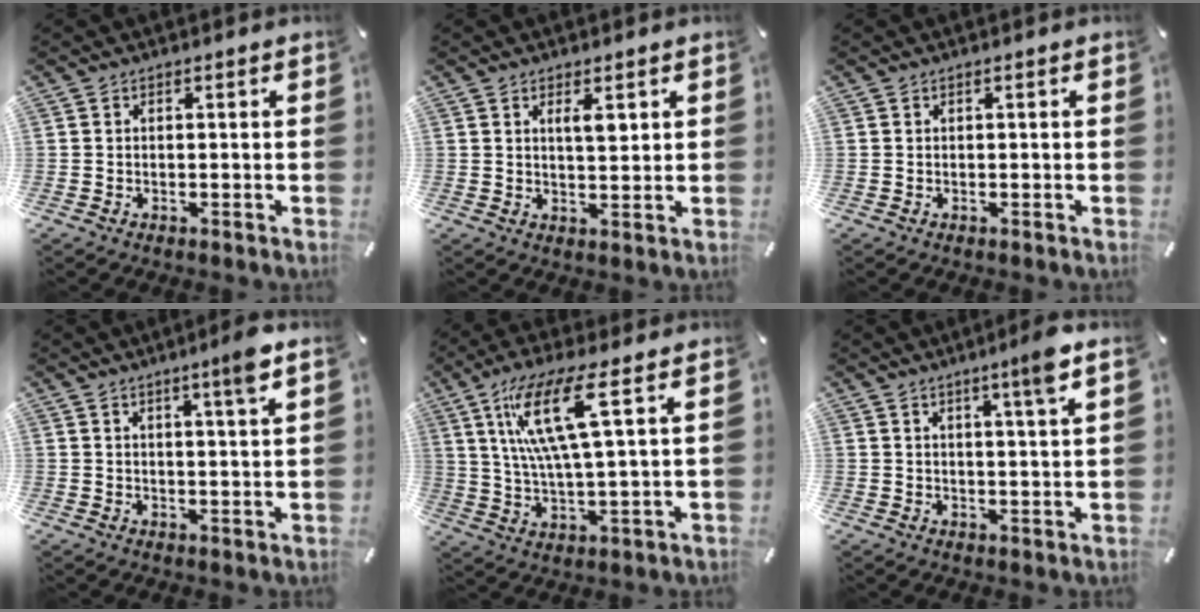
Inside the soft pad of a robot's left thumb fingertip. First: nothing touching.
{"total": 4.0, "force": [1.8, 1.6, 3.2], "torque": [-0.053, -0.004, 0.027]}
{"total": 0.0}
{"total": 5.8, "force": [3.5, 0.0, 4.7], "torque": [-0.082, -0.009, 0.053]}
{"total": 15.4, "force": [5.7, 3.0, 14.0], "torque": [-0.290, -0.001, 0.089]}
{"total": 6.3, "force": [3.7, -0.2, 5.0], "torque": [-0.089, -0.010, 0.057]}